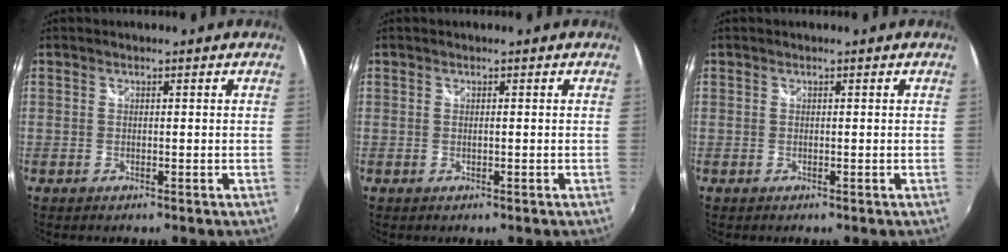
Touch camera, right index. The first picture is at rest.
{"total": 0.0}
{"total": 0.0}